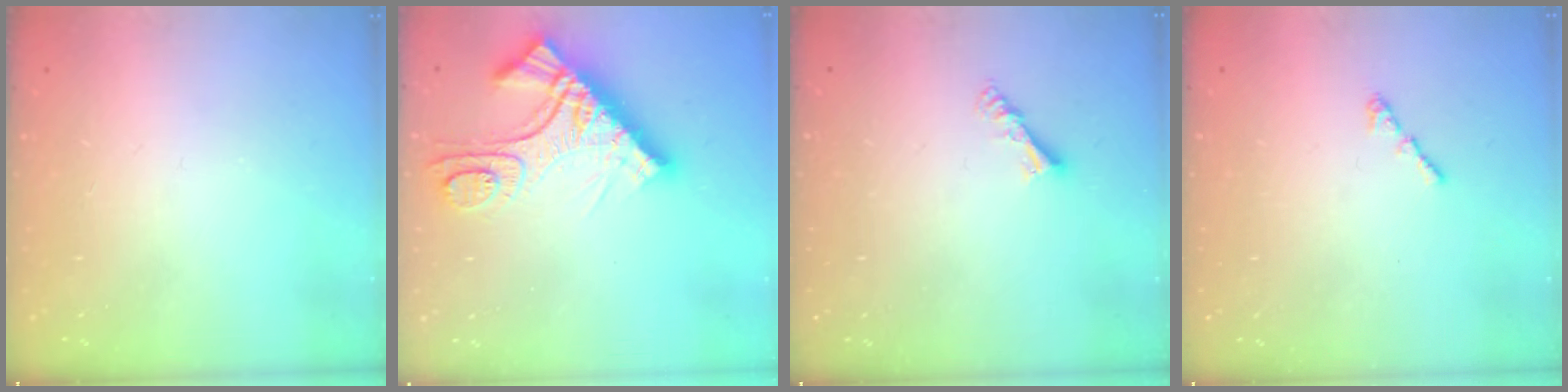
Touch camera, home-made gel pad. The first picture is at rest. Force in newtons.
{"total": 15.9, "press": 15.8, "slide": 1.7}
{"total": 5.2, "press": 5.1, "slide": 0.5}
{"total": 1.2, "press": 1.1, "slide": 0.5}